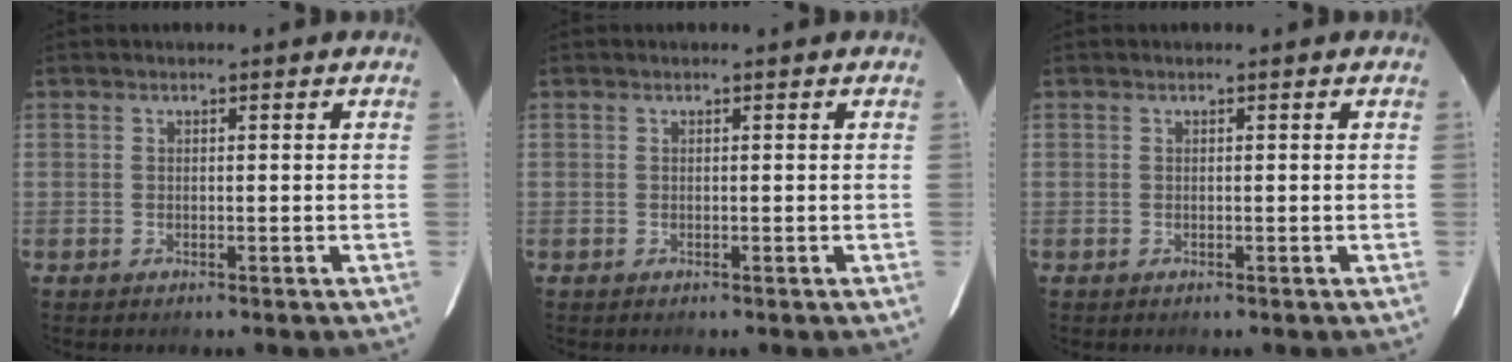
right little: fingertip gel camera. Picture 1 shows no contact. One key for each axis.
{"total": 0.0}
{"total": 0.0}